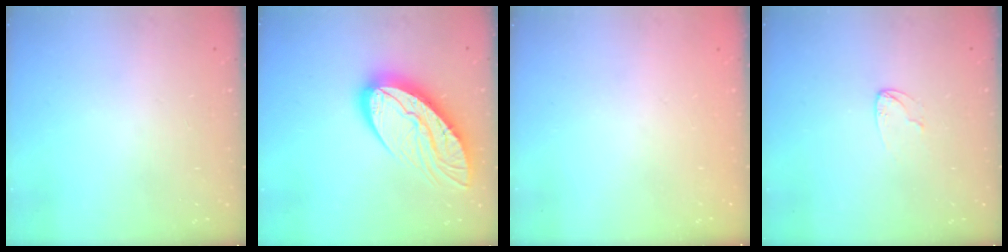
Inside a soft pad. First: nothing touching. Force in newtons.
{"total": 16.2, "press": 16.2, "slide": 1.4}
{"total": 0.0}
{"total": 4.3, "press": 4.3, "slide": 0.4}